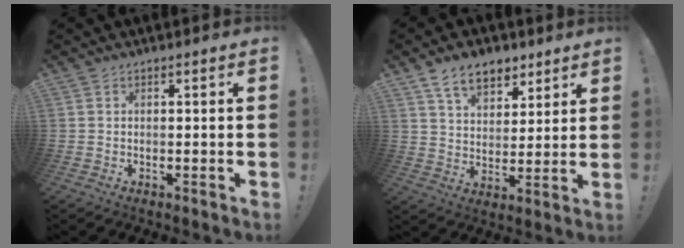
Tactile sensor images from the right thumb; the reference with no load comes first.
{"total": 11.4, "force": [7.2, 6.9, 5.6], "torque": [-0.079, -0.034, 0.136]}